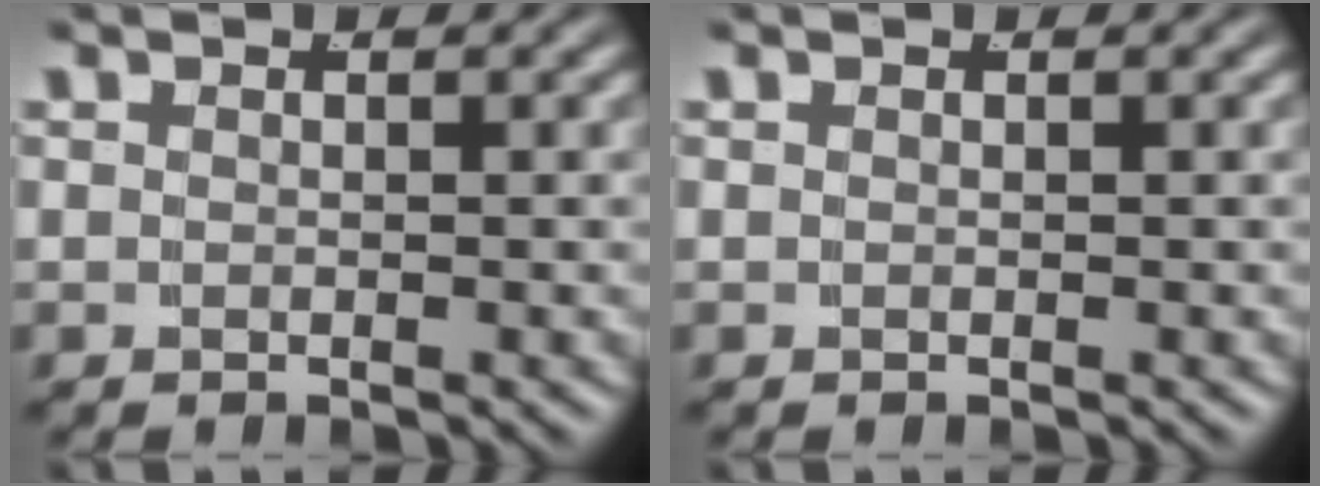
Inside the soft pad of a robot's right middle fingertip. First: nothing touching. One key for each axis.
{"total": 0.0}